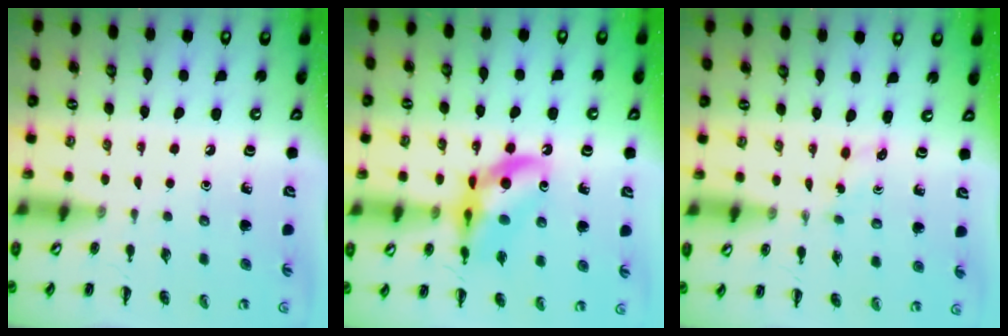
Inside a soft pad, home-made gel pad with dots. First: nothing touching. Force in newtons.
{"total": 14.8, "press": 14.4, "slide": 3.3}
{"total": 2.7, "press": 2.5, "slide": 0.9}